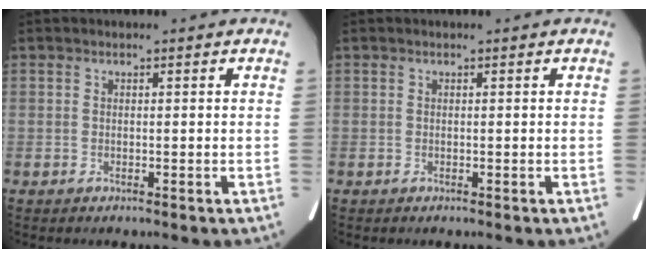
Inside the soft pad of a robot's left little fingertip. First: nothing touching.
{"total": 0.0}